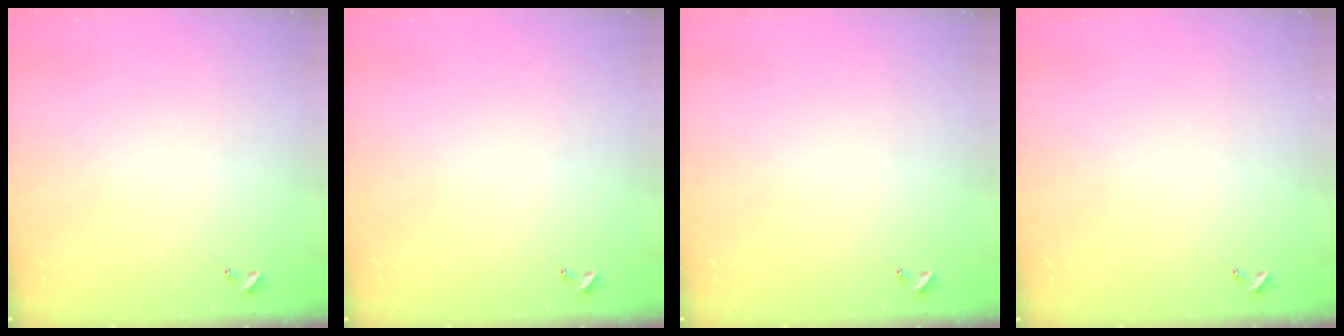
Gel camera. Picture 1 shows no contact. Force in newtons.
{"total": 0.0}
{"total": 0.0}
{"total": 0.0}